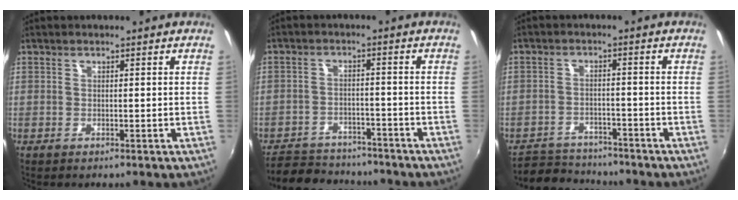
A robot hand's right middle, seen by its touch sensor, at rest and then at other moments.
{"total": 12.5, "force": [-10.8, 5.1, 3.9], "torque": [-0.102, 0.011, -0.155]}
{"total": 7.8, "force": [-7.2, 3.0, 1.1], "torque": [-0.042, 0.013, -0.112]}